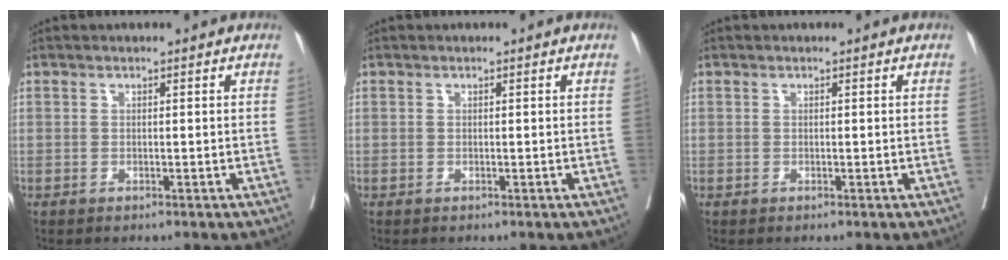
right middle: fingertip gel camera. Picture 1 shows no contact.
{"total": 0.0}
{"total": 0.0}